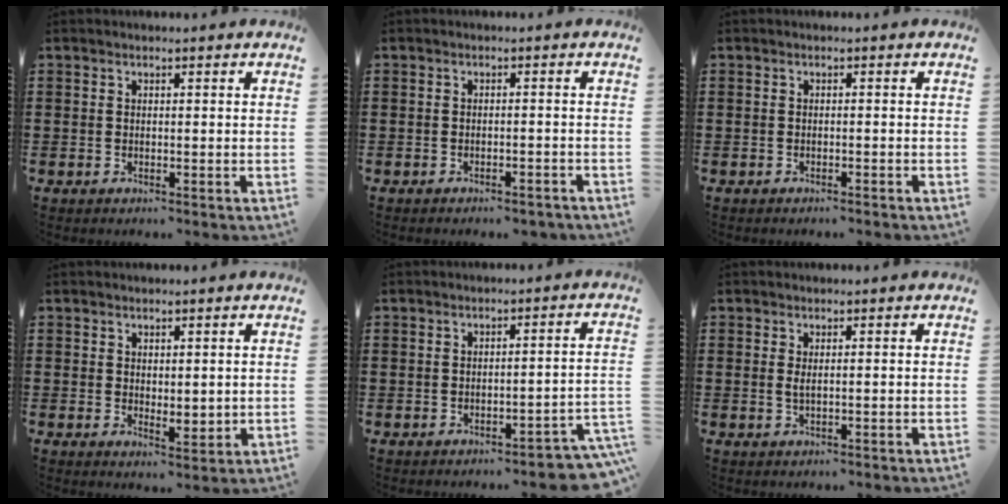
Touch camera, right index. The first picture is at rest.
{"total": 1.6, "force": [-1.5, 0.0, 0.5], "torque": [-0.014, -0.003, -0.029]}
{"total": 0.7, "force": [-0.6, -0.2, 0.2], "torque": [-0.006, -0.005, -0.012]}
{"total": 2.0, "force": [1.6, 0.9, 0.7], "torque": [-0.010, -0.001, 0.031]}
{"total": 2.8, "force": [-2.6, 0.5, 0.9], "torque": [-0.020, -0.001, -0.055]}
{"total": 1.1, "force": [0.2, -0.1, 1.1], "torque": [-0.024, -0.003, 0.003]}